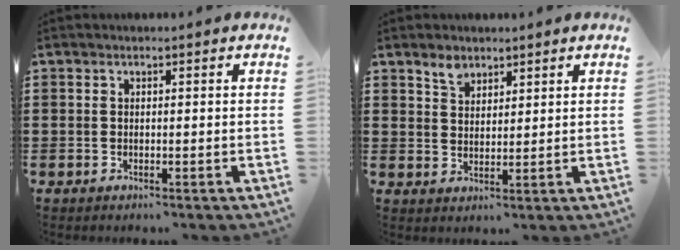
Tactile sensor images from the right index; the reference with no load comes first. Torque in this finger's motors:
{"motor_torque": [0.01, 0.00, 0.01, 0.05]}